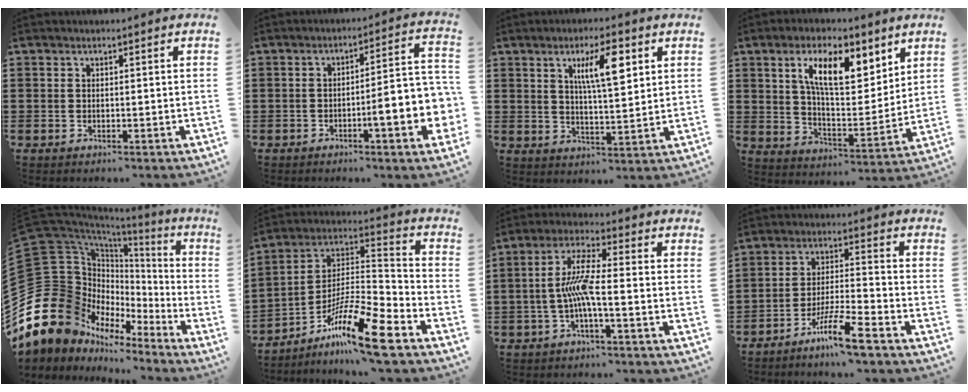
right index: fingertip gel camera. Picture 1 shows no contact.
{"total": 8.7, "force": [-2.5, 1.4, 8.2], "torque": [-0.110, -0.026, -0.048]}
{"total": 8.3, "force": [3.6, 2.2, 7.1], "torque": [-0.132, 0.005, 0.055]}
{"total": 11.1, "force": [6.3, 4.3, 8.1], "torque": [-0.153, -0.009, 0.108]}
{"total": 21.3, "force": [-4.8, 17.3, 11.5], "torque": [-0.269, -0.027, -0.054]}
{"total": 14.4, "force": [-9.9, 1.9, 10.3], "torque": [-0.193, 0.012, -0.186]}
{"total": 7.0, "force": [-1.6, 1.2, 6.7], "torque": [-0.146, -0.006, -0.040]}
{"total": 8.4, "force": [-6.5, 0.3, 5.4], "torque": [-0.113, -0.006, -0.126]}